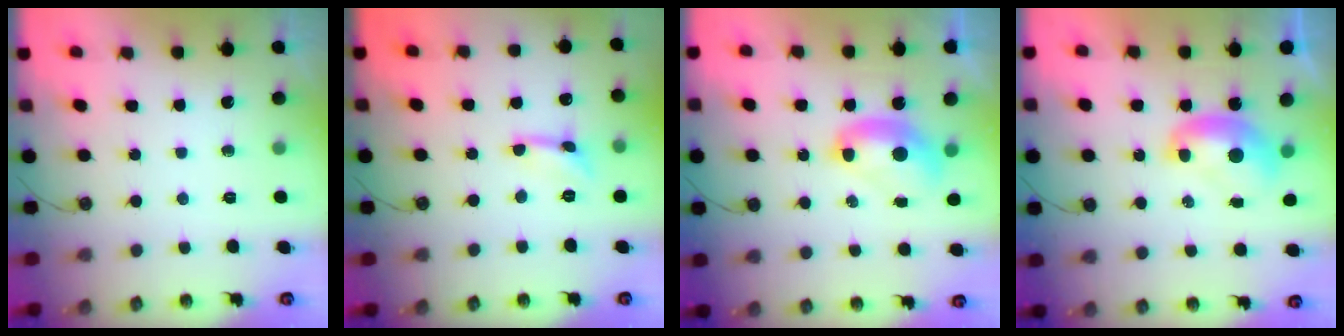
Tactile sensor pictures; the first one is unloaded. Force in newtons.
{"total": 2.8, "press": 2.8, "slide": 0.4}
{"total": 2.6, "press": 2.6, "slide": 0.1}
{"total": 1.9, "press": 1.9, "slide": 0.2}